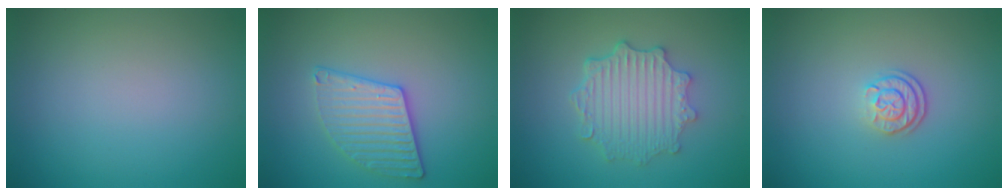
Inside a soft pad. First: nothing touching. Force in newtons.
{"total": 3.2, "press": 3.2, "slide": 0.6}
{"total": 4.7, "press": 3.8, "slide": 2.8}
{"total": 2.1, "press": 1.8, "slide": 1.2}